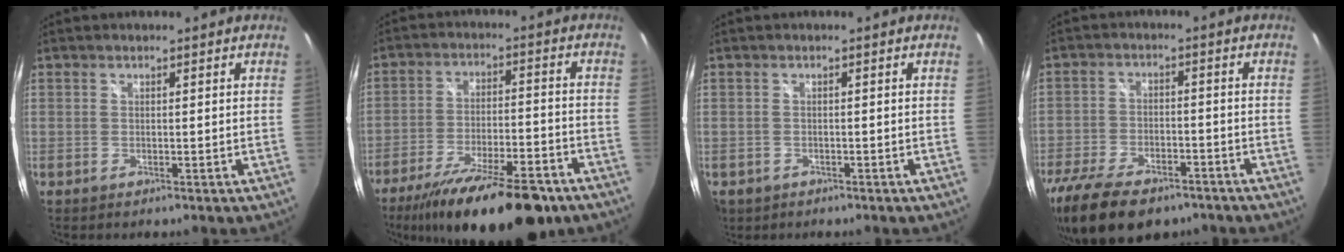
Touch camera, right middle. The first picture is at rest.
{"total": 21.1, "force": [-15.9, 5.7, 12.7], "torque": [-0.224, -0.042, -0.238]}
{"total": 3.4, "force": [-1.4, 2.8, 1.3], "torque": [-0.033, -0.007, -0.017]}
{"total": 19.1, "force": [-13.6, 8.8, 10.1], "torque": [-0.234, -0.038, -0.224]}